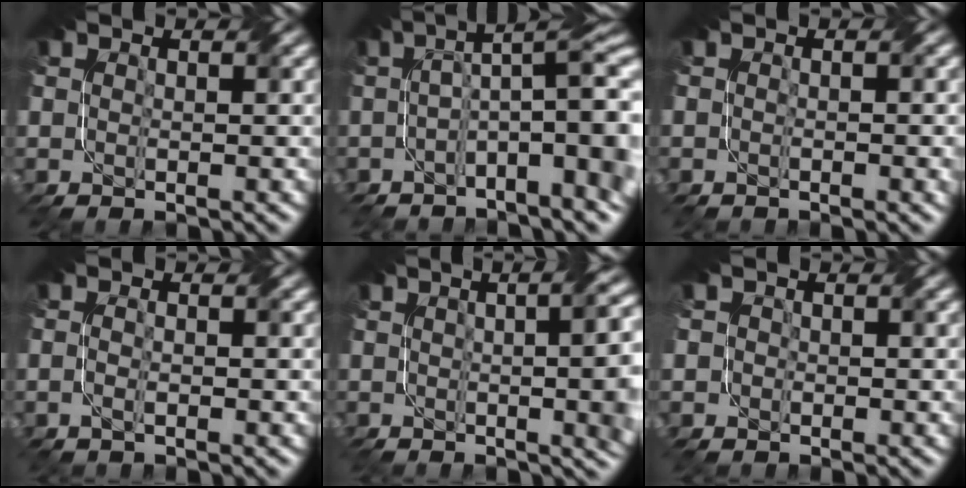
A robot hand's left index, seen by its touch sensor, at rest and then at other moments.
{"total": 8.0, "force": [-2.0, 1.9, 7.5], "torque": [-0.107, 0.006, -0.016]}
{"total": 1.6, "force": [-1.6, -0.3, -0.1], "torque": [0.003, -0.005, -0.008]}
{"total": 1.7, "force": [-1.7, -0.1, -0.1], "torque": [0.000, -0.002, -0.013]}
{"total": 11.8, "force": [-0.2, 5.1, 10.7], "torque": [-0.060, 0.032, -0.005]}
{"total": 1.7, "force": [-1.1, 0.8, -1.0], "torque": [0.022, -0.002, -0.004]}